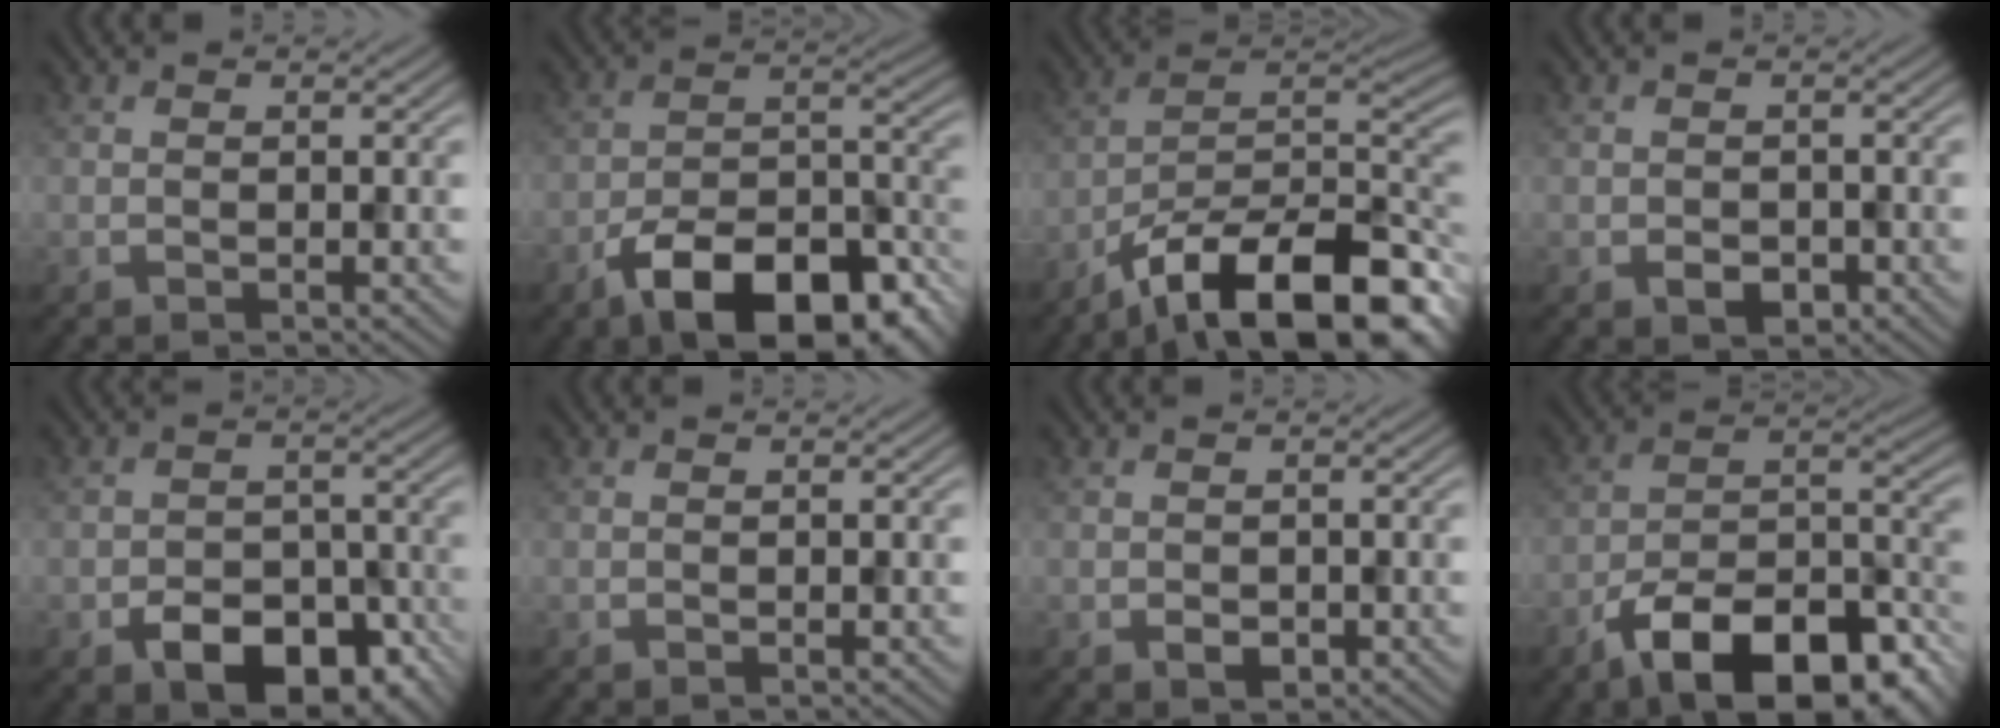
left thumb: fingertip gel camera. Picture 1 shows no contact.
{"total": 14.4, "force": [-9.1, 6.3, 9.2], "torque": [-0.145, -0.011, -0.156]}
{"total": 16.9, "force": [-11.2, 5.8, 11.1], "torque": [-0.186, -0.013, -0.192]}
{"total": 2.0, "force": [-0.8, 1.5, 1.1], "torque": [-0.020, -0.010, -0.014]}
{"total": 9.2, "force": [-5.0, 5.5, 5.5], "torque": [-0.083, -0.021, -0.075]}
{"total": 0.0}
{"total": 1.4, "force": [-0.4, 1.1, 0.8], "torque": [-0.015, -0.009, -0.007]}
{"total": 15.8, "force": [-10.3, 6.3, 10.2], "torque": [-0.164, -0.011, -0.180]}